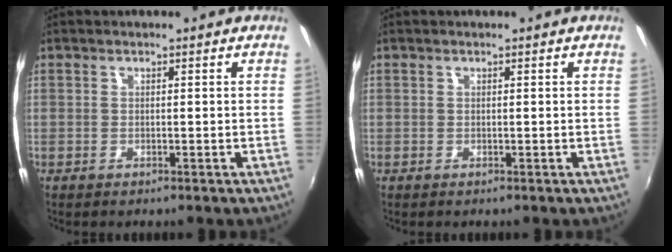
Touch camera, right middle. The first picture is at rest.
{"total": 0.0}